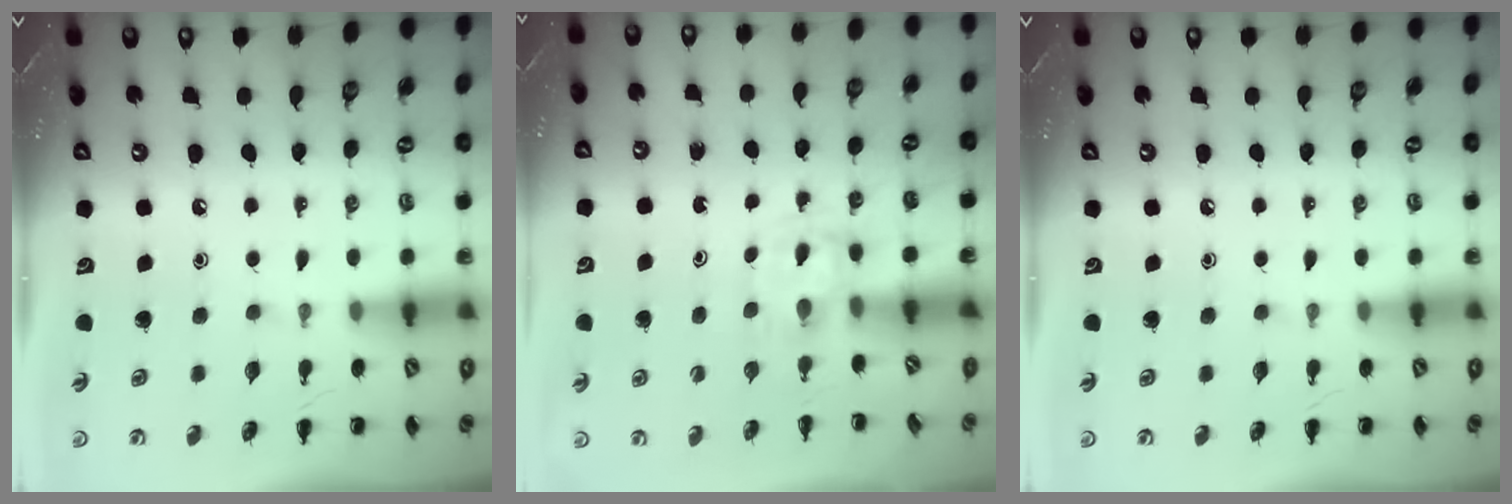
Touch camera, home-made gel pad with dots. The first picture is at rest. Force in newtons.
{"total": 3.0, "press": 2.8, "slide": 1.1}
{"total": 0.0}